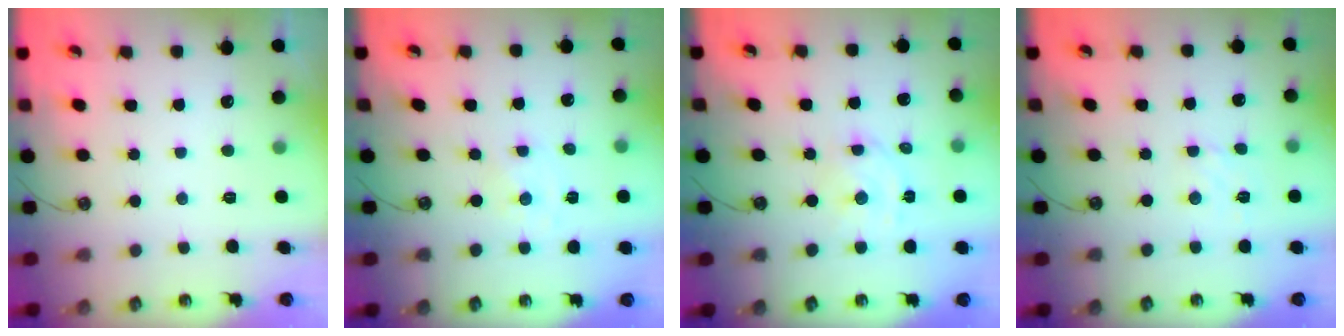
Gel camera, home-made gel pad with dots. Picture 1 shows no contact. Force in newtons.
{"total": 0.0}
{"total": 5.5, "press": 5.4, "slide": 0.8}
{"total": 1.4, "press": 1.2, "slide": 0.7}